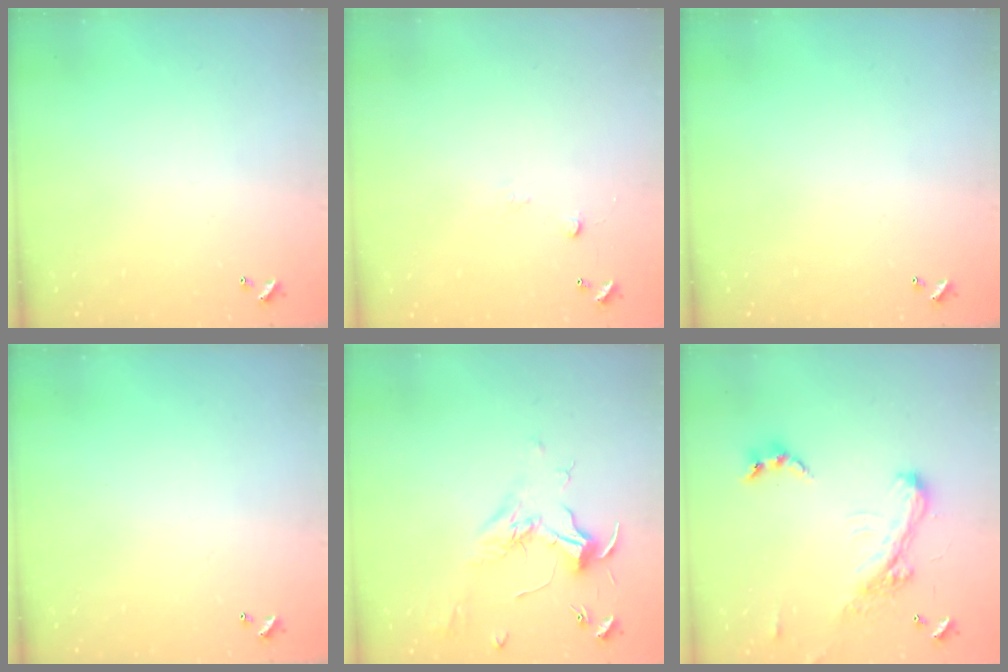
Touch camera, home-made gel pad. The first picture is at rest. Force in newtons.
{"total": 4.9, "press": 4.9, "slide": 0.7}
{"total": 0.0}
{"total": 0.0}
{"total": 1.9, "press": 1.7, "slide": 0.8}
{"total": 4.8, "press": 4.7, "slide": 1.1}